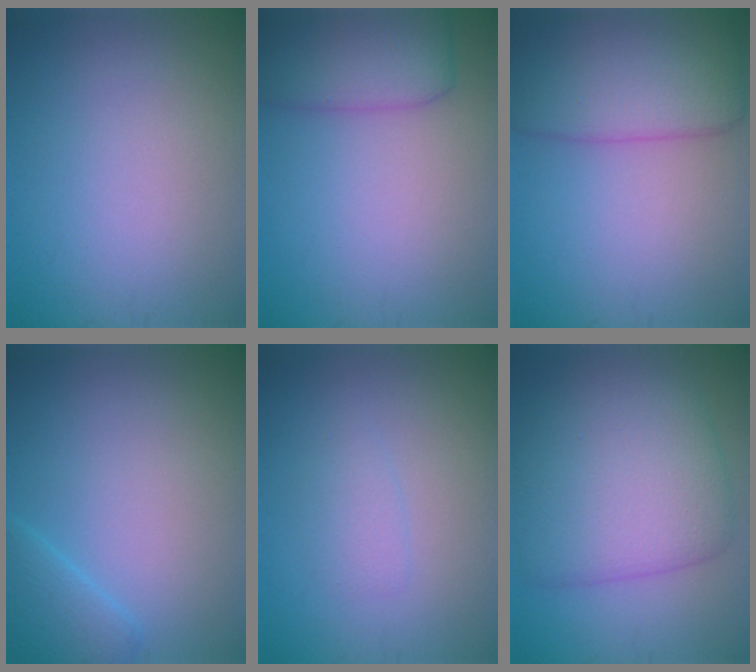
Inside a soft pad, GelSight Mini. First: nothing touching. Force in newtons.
{"total": 4.7, "press": 4.7, "slide": 0.2}
{"total": 6.3, "press": 6.3, "slide": 0.6}
{"total": 2.2, "press": 2.2, "slide": 0.1}
{"total": 1.3, "press": 1.3, "slide": 0.0}
{"total": 8.5, "press": 8.5, "slide": 0.3}